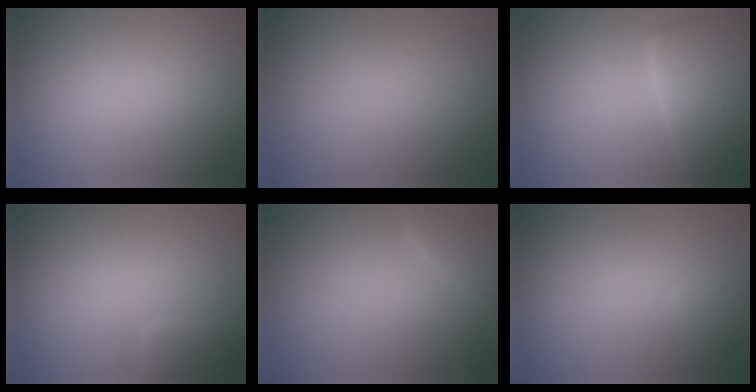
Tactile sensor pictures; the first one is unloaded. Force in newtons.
{"total": 0.0}
{"total": 4.9, "press": 4.9, "slide": 0.1}
{"total": 1.4, "press": 1.4, "slide": 0.1}
{"total": 1.2, "press": 1.2, "slide": 0.0}
{"total": 1.0, "press": 0.9, "slide": 0.1}